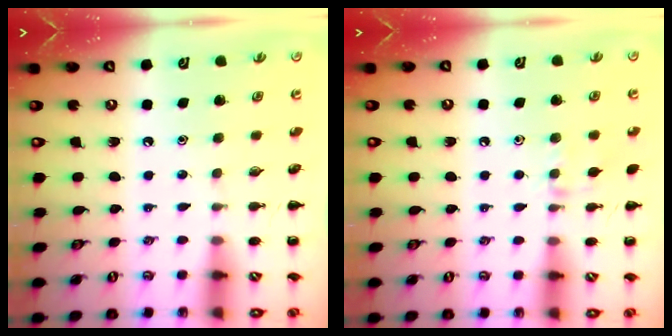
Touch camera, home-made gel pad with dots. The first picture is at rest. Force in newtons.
{"total": 6.5, "press": 6.4, "slide": 1.3}